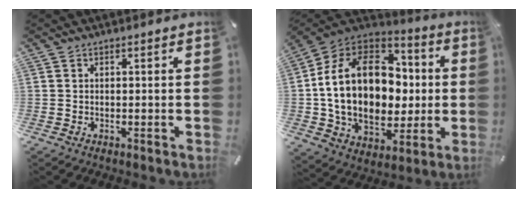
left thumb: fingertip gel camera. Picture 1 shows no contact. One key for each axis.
{"total": 23.0, "fx": 0.7, "fy": 17.0, "fz": 15.4, "tx": -0.302, "ty": 0.002, "tz": 0.020}